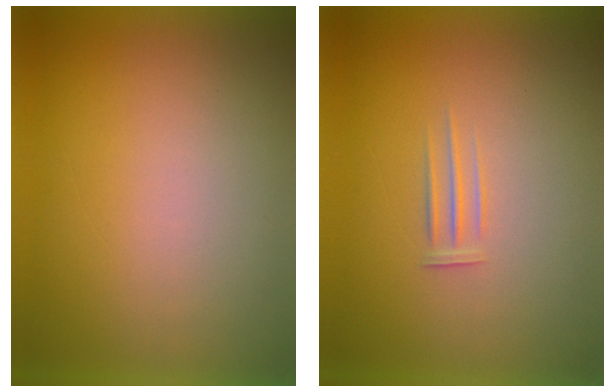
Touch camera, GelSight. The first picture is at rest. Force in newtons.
{"total": 1.9}